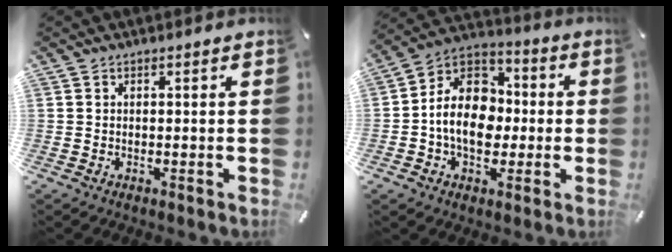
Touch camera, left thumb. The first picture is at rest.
{"total": 13.8, "force": [-2.5, 10.8, 8.1], "torque": [-0.161, 0.018, -0.048]}